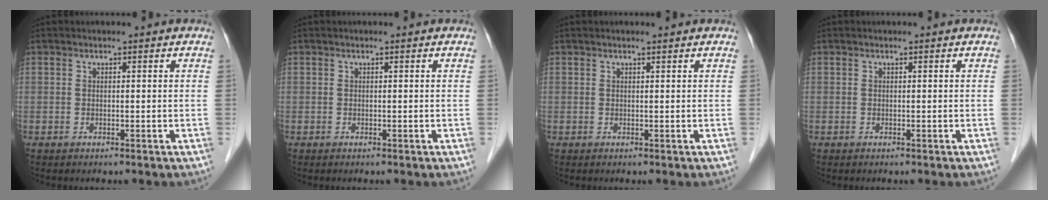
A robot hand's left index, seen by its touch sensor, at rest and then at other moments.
{"total": 0.0}
{"total": 0.8, "force": [0.7, 0.0, 0.4], "torque": [-0.009, 0.005, 0.012]}
{"total": 0.0}